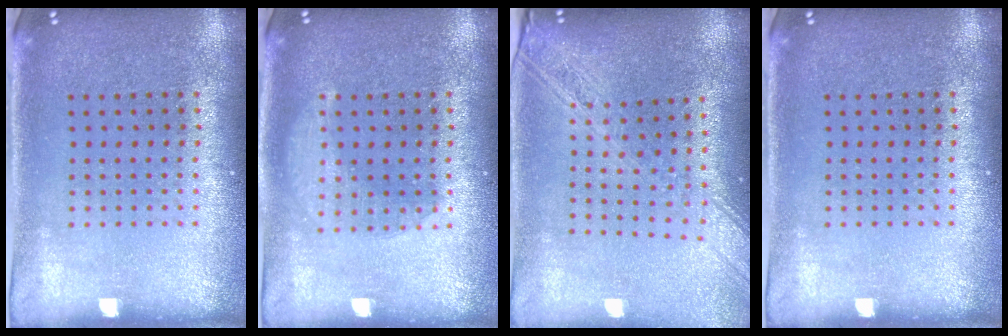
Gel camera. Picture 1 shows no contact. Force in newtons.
{"total": 1.9, "press": 1.9, "slide": 0.3}
{"total": 2.1, "press": 1.8, "slide": 1.1}
{"total": 0.0}